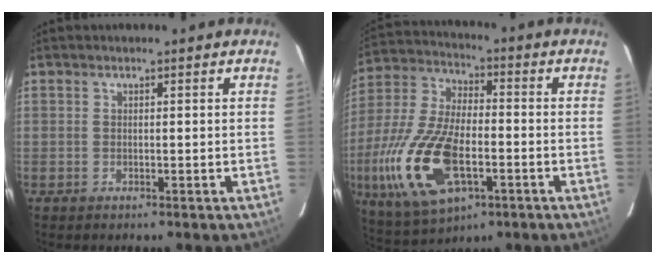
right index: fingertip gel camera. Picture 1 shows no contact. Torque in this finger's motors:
{"motor_torque": [2.14, 0.00, 0.98, 0.14]}